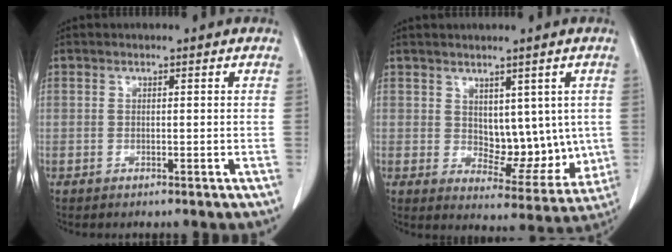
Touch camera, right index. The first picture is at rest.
{"total": 10.8, "force": [1.9, 6.4, 8.6], "torque": [-0.095, -0.002, 0.047]}